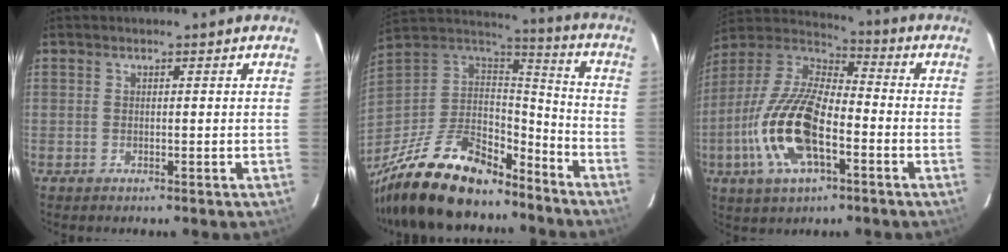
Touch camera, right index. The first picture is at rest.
{"total": 28.6, "force": [-21.4, 11.4, 15.3], "torque": [-0.322, -0.016, -0.352]}
{"total": 18.4, "force": [-6.0, 7.6, 15.6], "torque": [-0.331, -0.007, -0.119]}